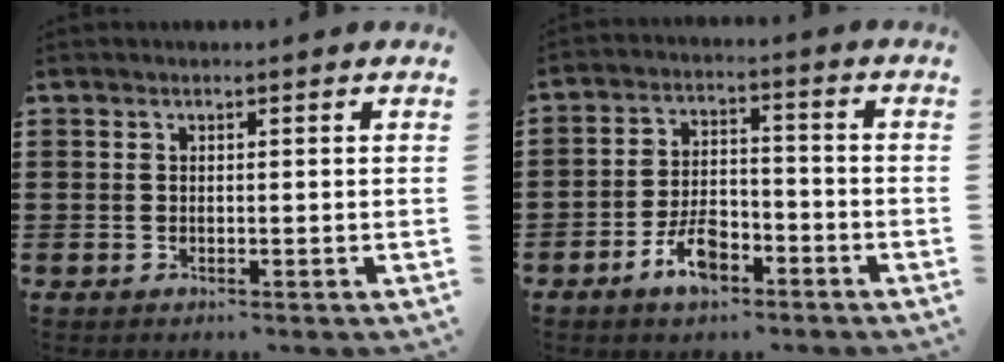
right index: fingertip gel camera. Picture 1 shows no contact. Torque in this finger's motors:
{"motor_torque": [2.14, 0.00, 0.28, 0.00]}